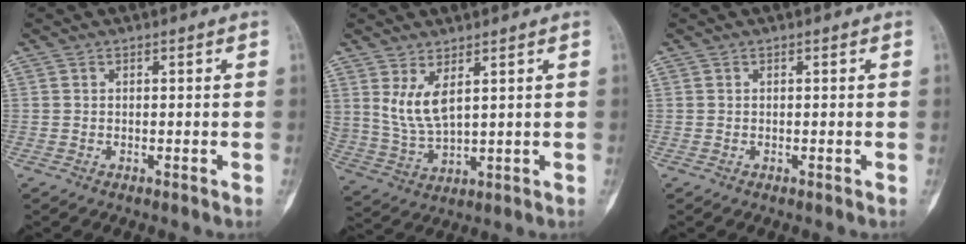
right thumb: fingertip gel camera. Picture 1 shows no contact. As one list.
[{"total": 6.9, "force": [3.0, 2.8, 5.6], "torque": [-0.113, -0.024, 0.075]}, {"total": 0.0}]